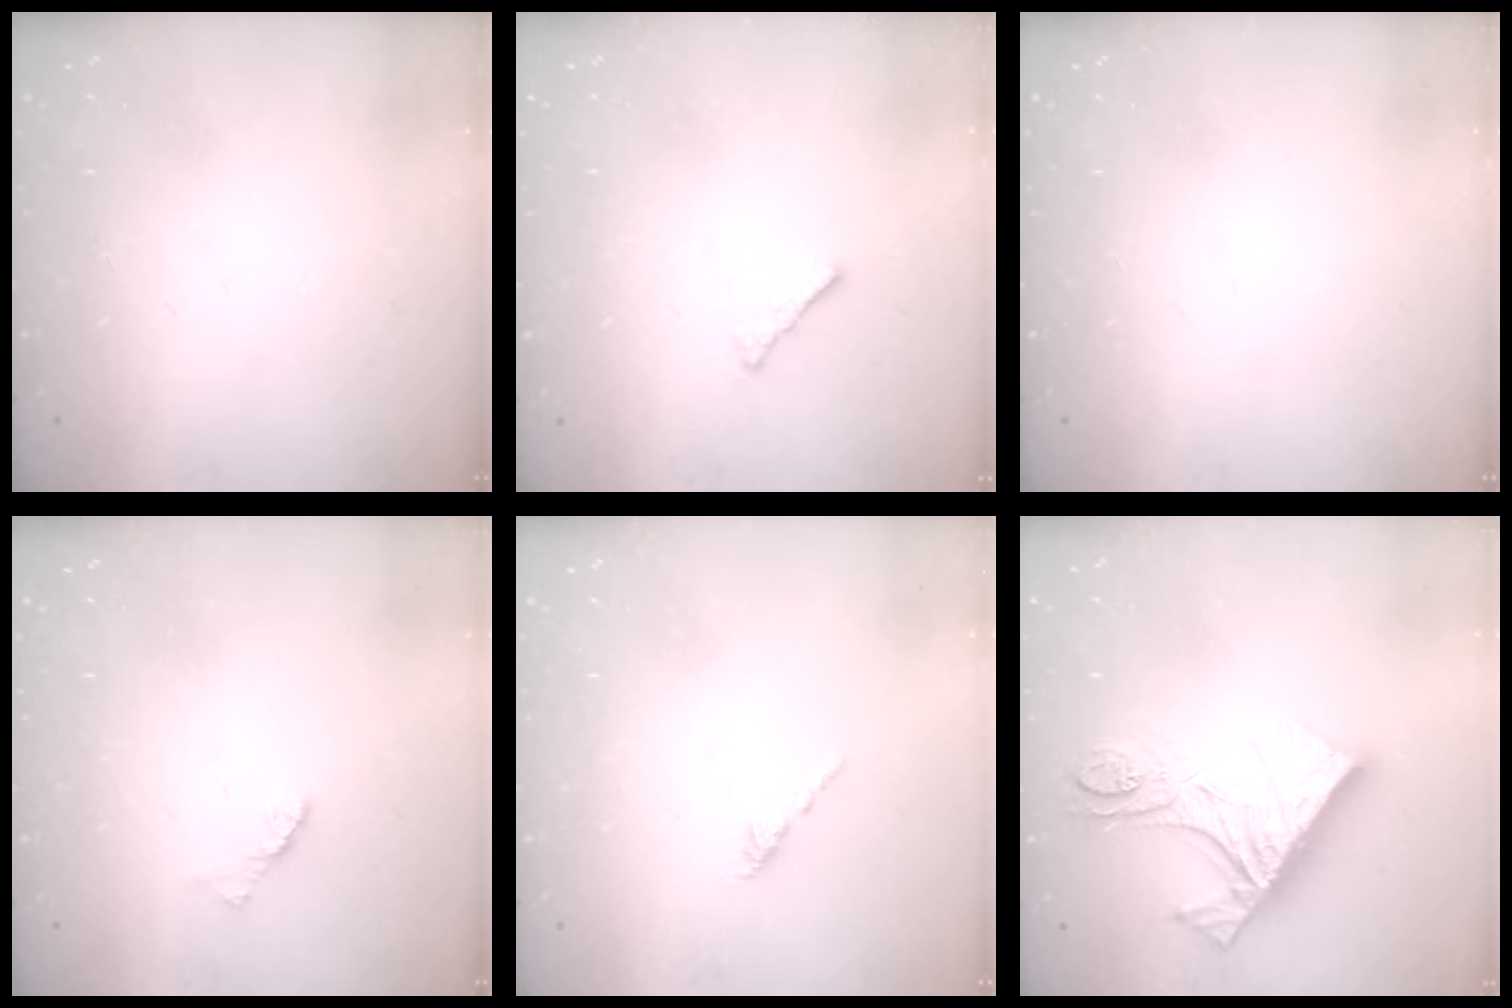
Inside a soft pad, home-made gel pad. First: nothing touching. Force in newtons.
{"total": 1.7, "press": 1.6, "slide": 0.5}
{"total": 0.0}
{"total": 1.7, "press": 1.6, "slide": 0.4}
{"total": 1.6, "press": 1.5, "slide": 0.6}
{"total": 17.9, "press": 17.8, "slide": 2.0}